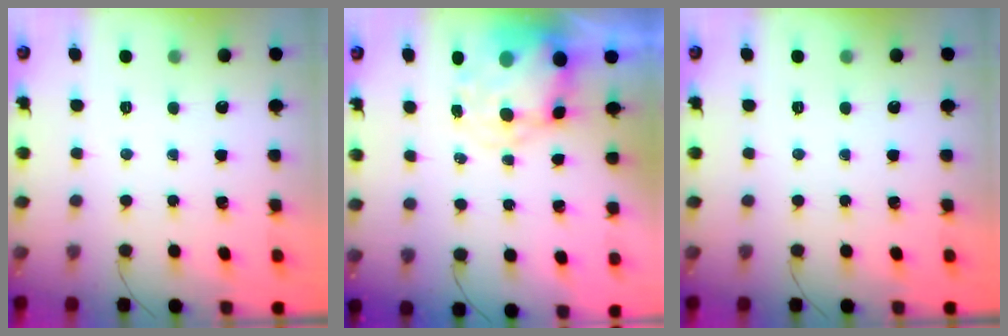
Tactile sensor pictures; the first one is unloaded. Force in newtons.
{"total": 9.3, "press": 9.0, "slide": 2.4}
{"total": 0.0}